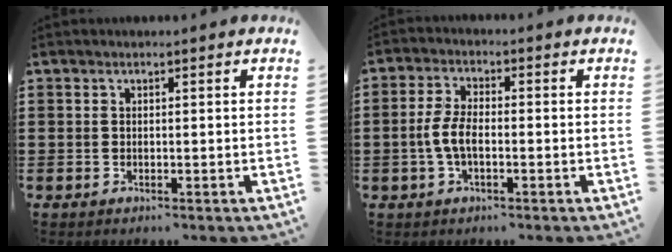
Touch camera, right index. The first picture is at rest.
{"total": 4.7, "force": [-1.1, 2.0, 4.1], "torque": [-0.101, -0.002, -0.027]}